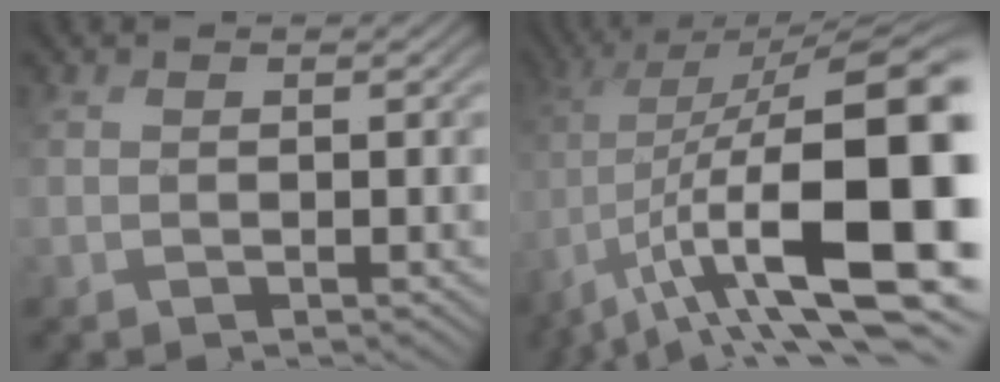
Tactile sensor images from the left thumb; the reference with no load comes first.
{"total": 18.1, "force": [-2.8, 7.0, 16.5], "torque": [-0.284, -0.004, -0.054]}